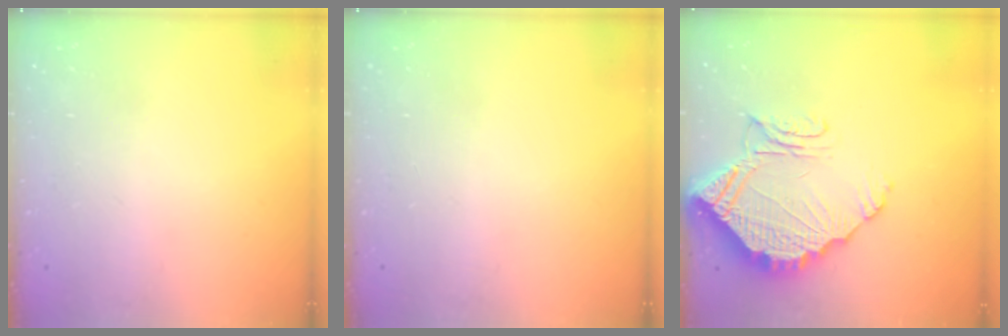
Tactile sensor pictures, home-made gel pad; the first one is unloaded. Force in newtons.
{"total": 0.0}
{"total": 14.2, "press": 14.1, "slide": 1.7}